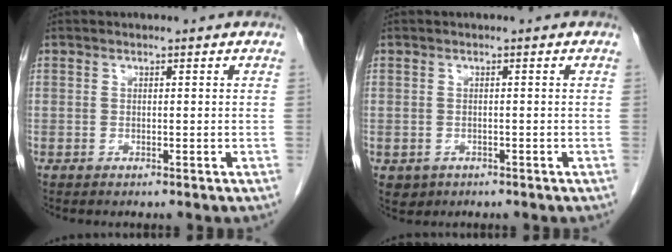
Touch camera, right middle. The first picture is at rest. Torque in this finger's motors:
{"motor_torque": [0.34, -0.12, -0.03, 0.00]}